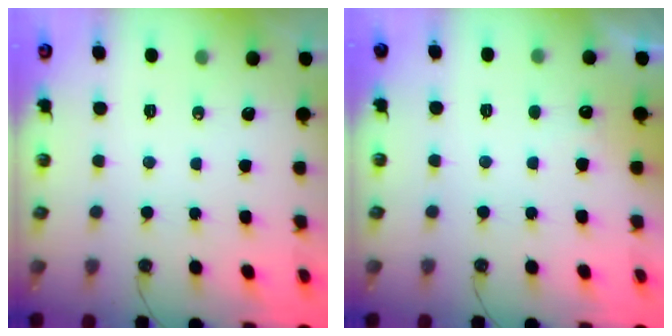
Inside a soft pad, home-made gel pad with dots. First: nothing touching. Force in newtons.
{"total": 3.2, "press": 3.0, "slide": 1.1}